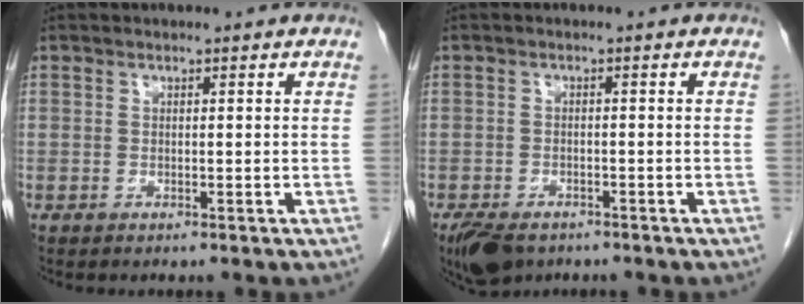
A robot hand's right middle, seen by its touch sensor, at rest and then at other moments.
{"total": 6.0, "force": [-4.4, 3.1, 2.8], "torque": [-0.048, -0.006, -0.069]}